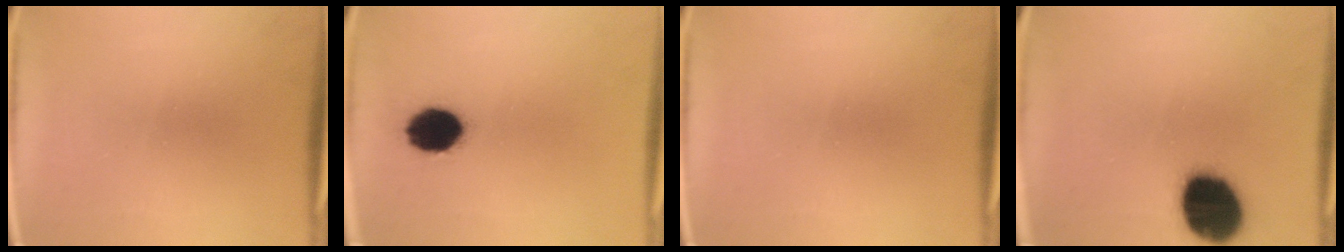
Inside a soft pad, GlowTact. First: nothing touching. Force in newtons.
{"total": 10.0}
{"total": 0.0}
{"total": 19.8}